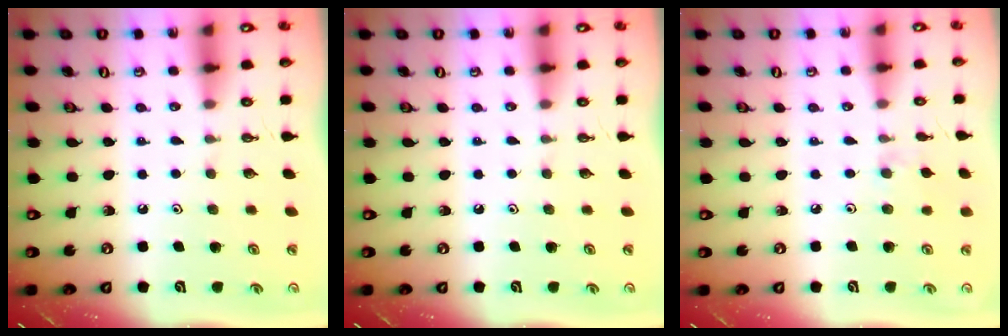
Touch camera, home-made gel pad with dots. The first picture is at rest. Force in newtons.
{"total": 0.0}
{"total": 2.7, "press": 2.6, "slide": 0.5}